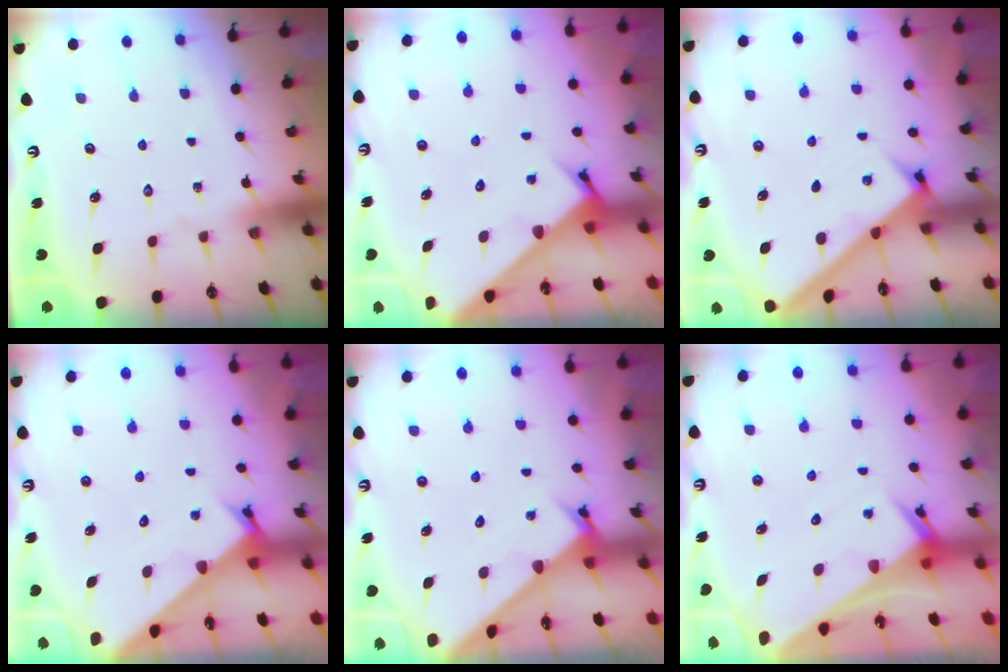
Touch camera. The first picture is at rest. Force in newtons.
{"total": 3.2, "press": 3.2, "slide": 0.2}
{"total": 2.9, "press": 2.9, "slide": 0.3}
{"total": 2.2, "press": 2.2, "slide": 0.2}
{"total": 2.6, "press": 2.6, "slide": 0.3}
{"total": 3.6, "press": 3.6, "slide": 0.3}